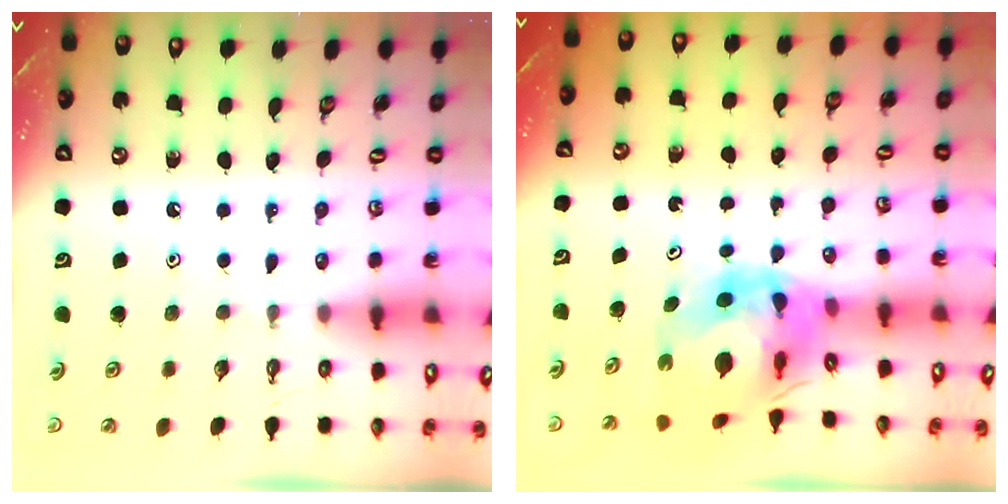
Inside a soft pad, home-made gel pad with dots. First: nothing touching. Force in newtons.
{"total": 10.9, "press": 10.8, "slide": 1.4}